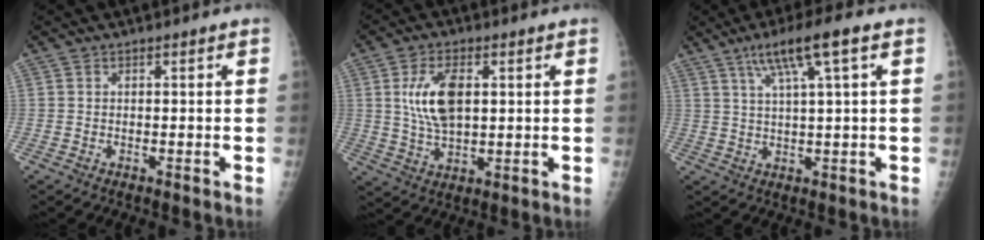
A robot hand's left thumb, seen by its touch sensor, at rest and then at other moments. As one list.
[{"total": 9.8, "force": [2.2, 5.0, 8.1], "torque": [-0.149, -0.007, 0.047]}, {"total": 9.1, "force": [4.4, 0.4, 7.9], "torque": [-0.149, 0.000, 0.080]}]